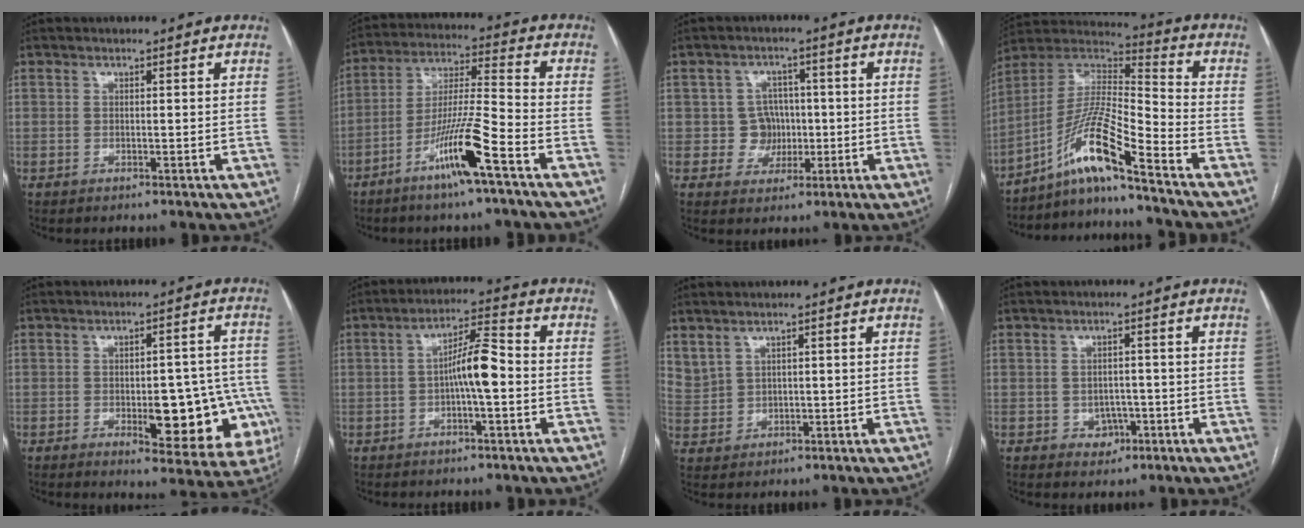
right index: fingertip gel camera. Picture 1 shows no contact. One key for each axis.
{"total": 11.8, "fx": -6.5, "fy": -0.2, "fz": 9.9, "tx": -0.191, "ty": -0.009, "tz": -0.124}
{"total": 4.5, "fx": -0.3, "fy": 4.4, "fz": 1.0, "tx": -0.007, "ty": 0.015, "tz": -0.001}
{"total": 11.8, "fx": -8.4, "fy": -0.8, "fz": 8.2, "tx": -0.163, "ty": 0.011, "tz": -0.158}
{"total": 13.4, "fx": -3.4, "fy": 5.3, "fz": 11.9, "tx": -0.112, "ty": 0.020, "tz": -0.030}
{"total": 6.5, "fx": -0.9, "fy": 0.8, "fz": 6.4, "tx": -0.112, "ty": 0.019, "tz": -0.018}
{"total": 3.5, "fx": 2.7, "fy": 1.8, "fz": 1.1, "tx": -0.028, "ty": 0.004, "tz": 0.068}
{"total": 3.0, "fx": -1.2, "fy": 2.5, "fz": 1.2, "tx": -0.007, "ty": 0.006, "tz": -0.010}